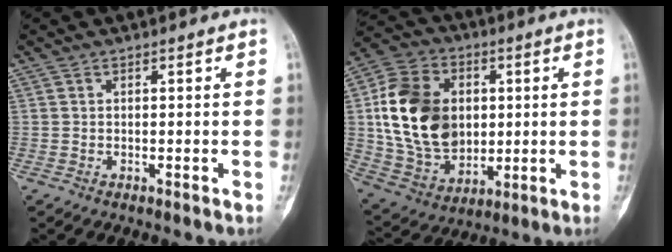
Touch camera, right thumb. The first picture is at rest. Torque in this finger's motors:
{"motor_torque": [1.62, 2.67, 1.03, -0.63, 0.39]}